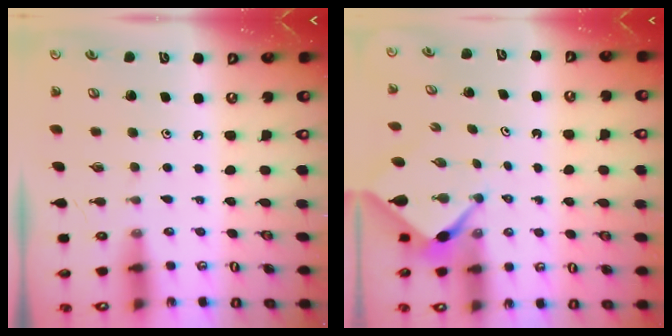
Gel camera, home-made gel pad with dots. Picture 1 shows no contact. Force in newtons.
{"total": 2.3, "press": 2.2, "slide": 0.3}